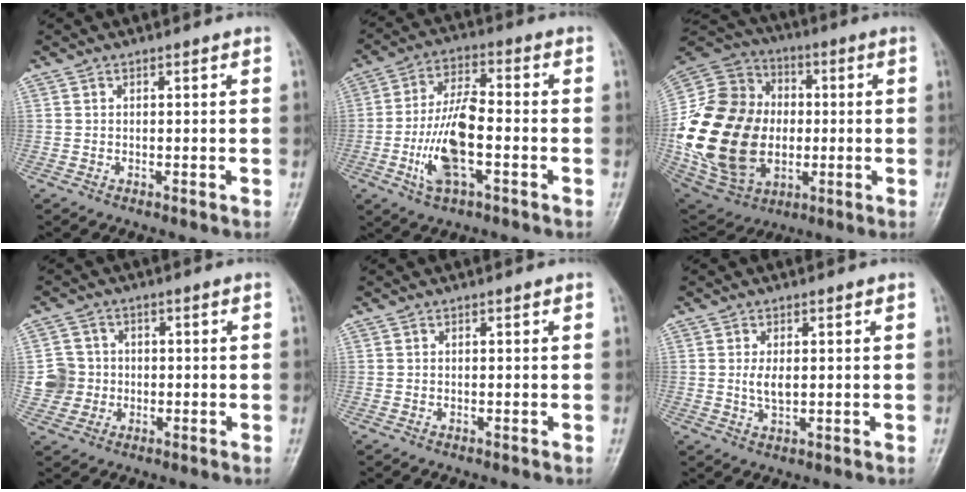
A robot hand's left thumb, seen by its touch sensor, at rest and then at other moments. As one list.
[{"total": 12.1, "force": [-3.2, 5.0, 10.6], "torque": [-0.208, 0.020, -0.061]}, {"total": 28.0, "force": [-1.7, 21.0, 18.4], "torque": [-0.370, 0.013, -0.012]}, {"total": 6.0, "force": [-0.4, 5.8, 1.2], "torque": [0.003, 0.008, -0.011]}, {"total": 0.0}, {"total": 3.1, "force": [0.4, 1.5, 2.6], "torque": [-0.049, -0.007, 0.010]}]